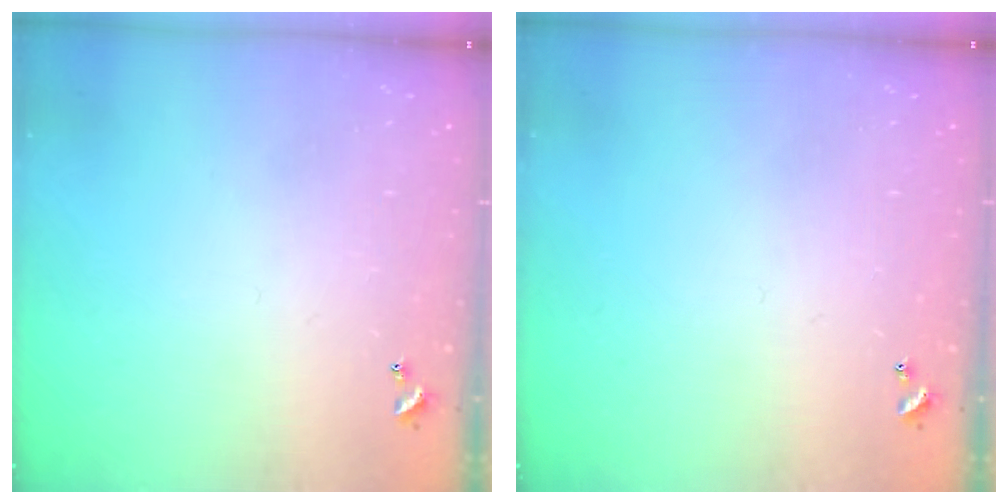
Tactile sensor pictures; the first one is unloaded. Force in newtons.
{"total": 0.0}